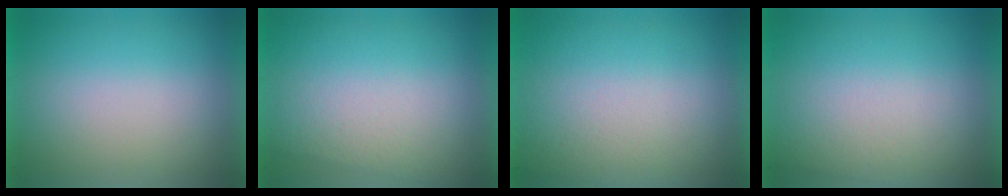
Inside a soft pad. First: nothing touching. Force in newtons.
{"total": 3.0}
{"total": 3.0}
{"total": 2.2}